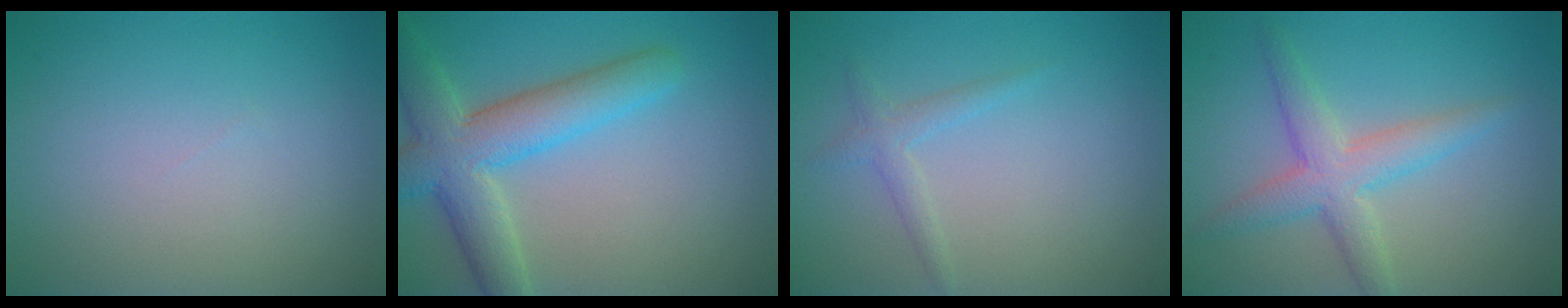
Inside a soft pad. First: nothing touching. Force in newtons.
{"total": 6.7, "press": 6.7, "slide": 0.5}
{"total": 1.5, "press": 1.5, "slide": 0.0}
{"total": 4.0, "press": 4.0, "slide": 0.1}